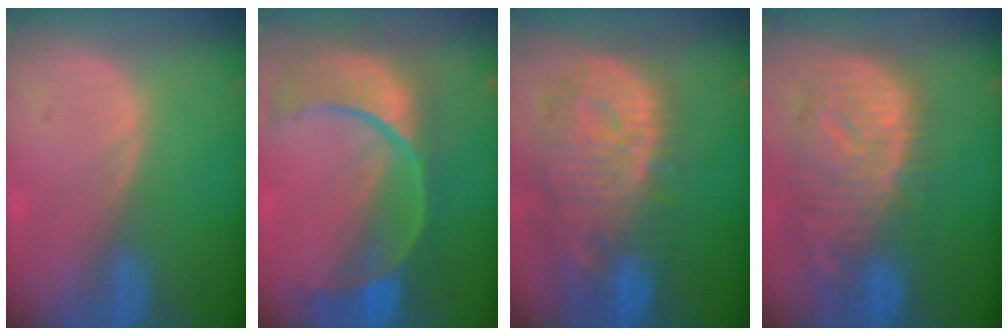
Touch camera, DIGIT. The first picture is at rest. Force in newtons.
{"total": 12.1, "press": 9.8, "slide": 7.2}
{"total": 12.8, "press": 11.4, "slide": 5.9}
{"total": 12.5, "press": 10.8, "slide": 6.3}